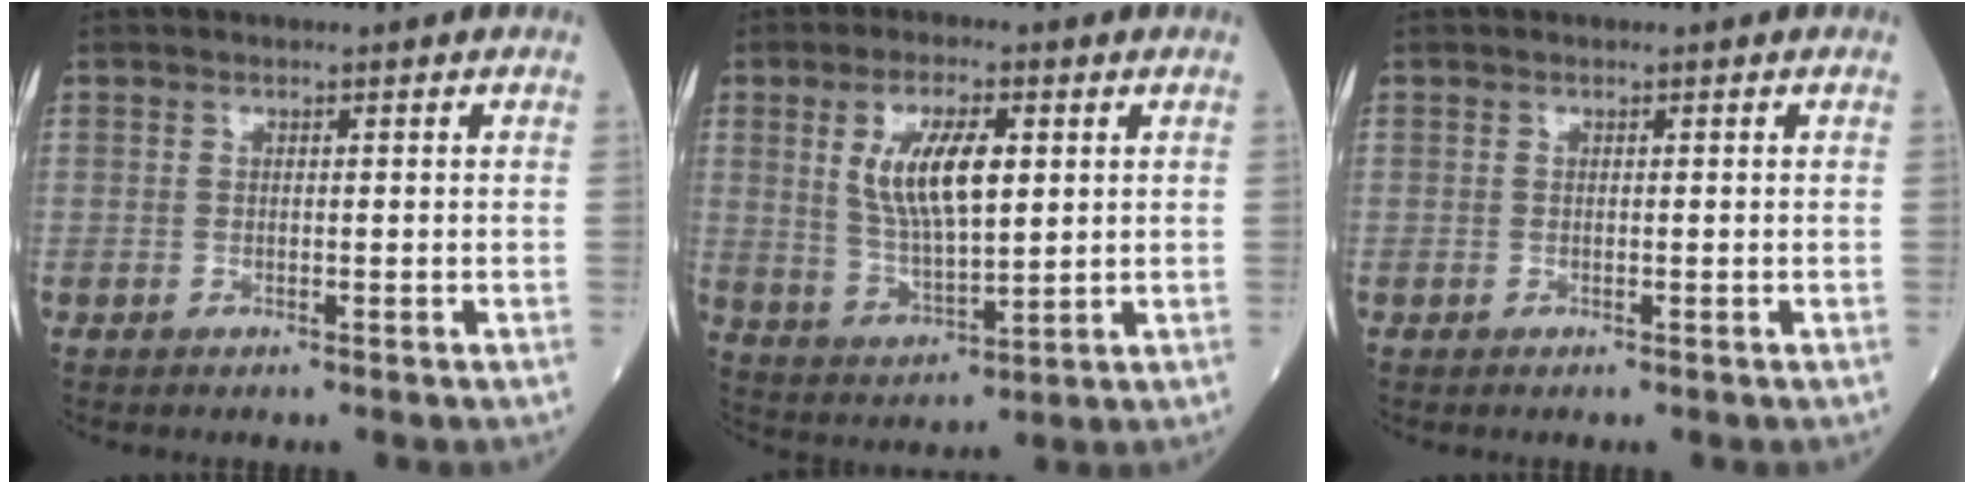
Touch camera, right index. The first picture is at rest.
{"total": 10.2, "force": [2.8, 3.2, 9.3], "torque": [-0.187, 0.002, 0.058]}
{"total": 0.0}